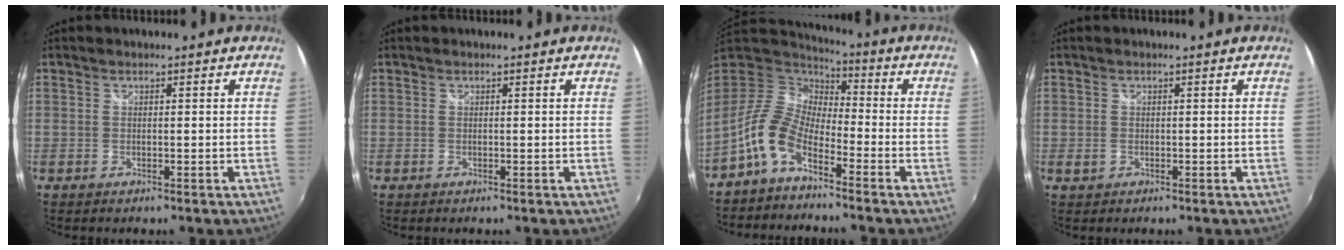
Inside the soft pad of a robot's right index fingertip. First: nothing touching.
{"total": 0.0}
{"total": 9.9, "force": [-5.5, 5.1, 6.4], "torque": [-0.126, 0.012, -0.119]}
{"total": 1.3, "force": [-0.3, 1.1, 0.6], "torque": [-0.011, -0.002, -0.007]}